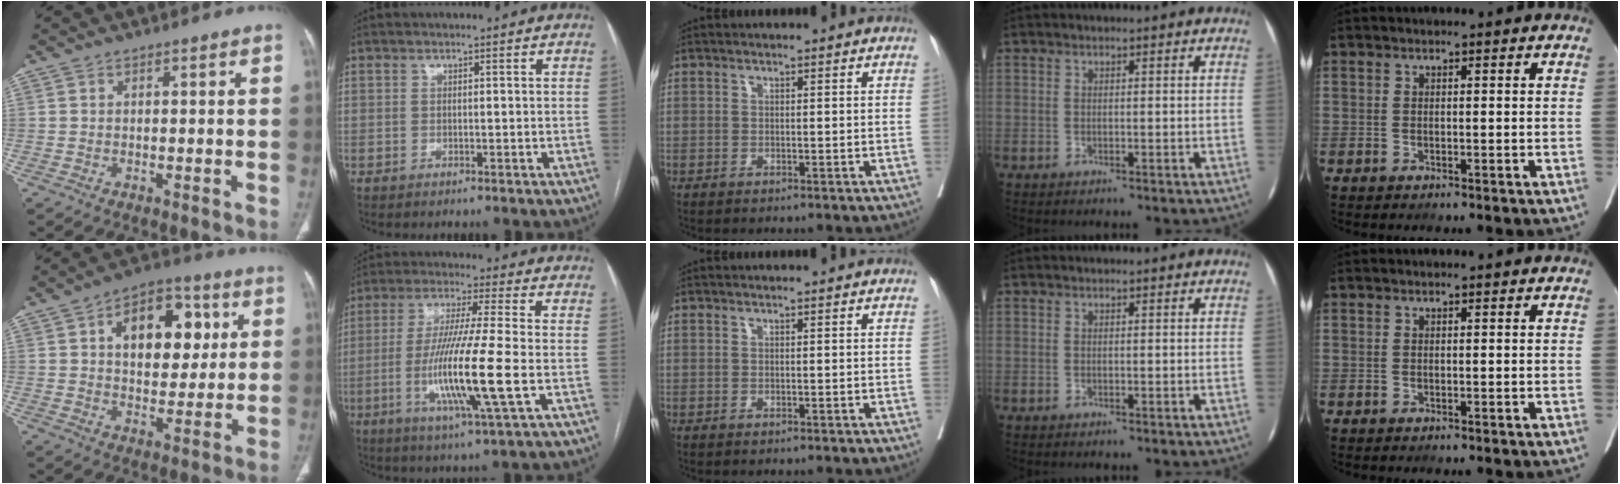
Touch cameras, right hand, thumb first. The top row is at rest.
{"thumb": {"total": 15.3, "force": [4.0, 9.6, 11.2], "torque": [-0.117, 0.006, 0.059]}, "index": {"total": 14.1, "force": [-3.1, -0.4, 13.7], "torque": [-0.274, -0.020, -0.065]}}